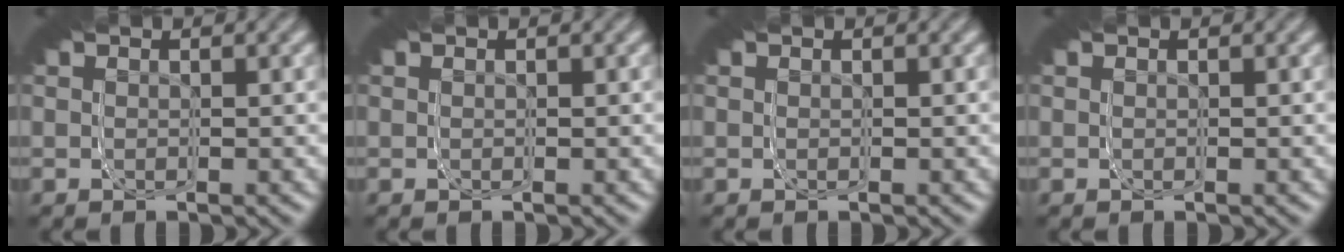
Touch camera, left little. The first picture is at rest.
{"total": 0.0}
{"total": 0.0}
{"total": 0.0}